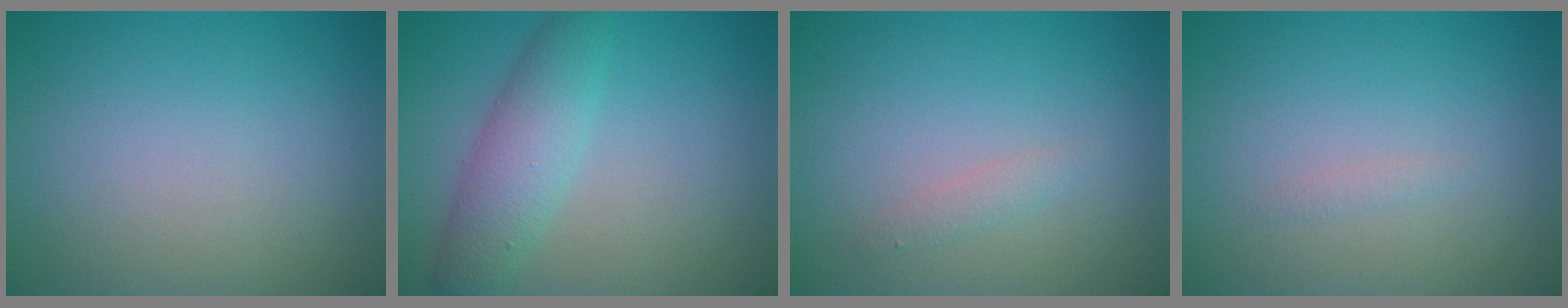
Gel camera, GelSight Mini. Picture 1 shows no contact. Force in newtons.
{"total": 4.0, "press": 4.0, "slide": 0.1}
{"total": 1.1, "press": 1.1, "slide": 0.0}
{"total": 0.5, "press": 0.5, "slide": 0.0}